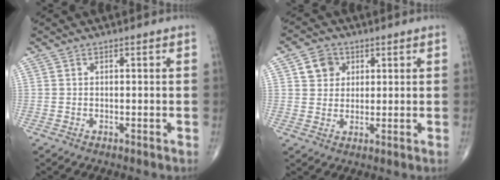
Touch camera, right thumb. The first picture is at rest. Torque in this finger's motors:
{"motor_torque": [-0.22, 0.21, 0.25, 0.23, 0.00]}